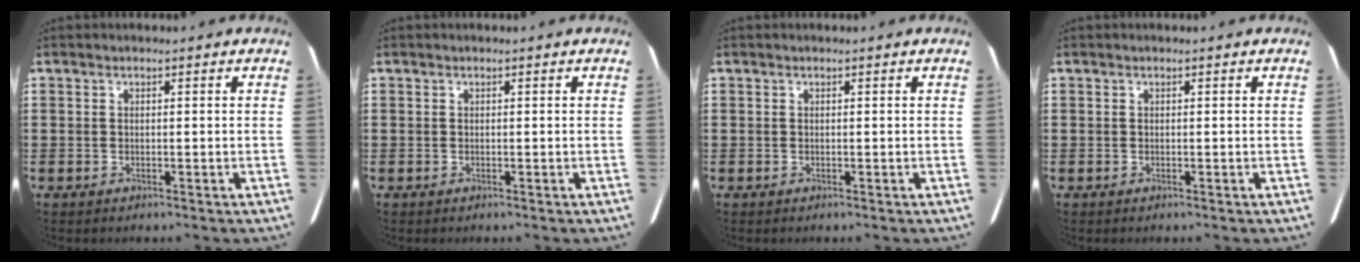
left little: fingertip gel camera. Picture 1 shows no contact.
{"total": 0.0}
{"total": 0.0}
{"total": 0.0}